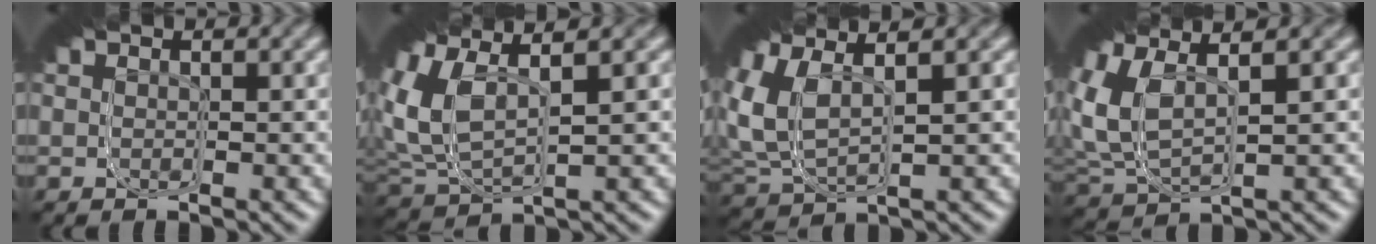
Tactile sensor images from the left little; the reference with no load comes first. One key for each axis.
{"total": 6.9, "fx": 2.4, "fy": 4.1, "fz": 5.0, "tx": -0.104, "ty": 0.020, "tz": 0.021}
{"total": 8.3, "fx": 2.5, "fy": 5.7, "fz": 5.4, "tx": -0.130, "ty": 0.011, "tz": 0.023}
{"total": 7.6, "fx": 2.6, "fy": 5.0, "fz": 5.1, "tx": -0.116, "ty": 0.018, "tz": 0.023}